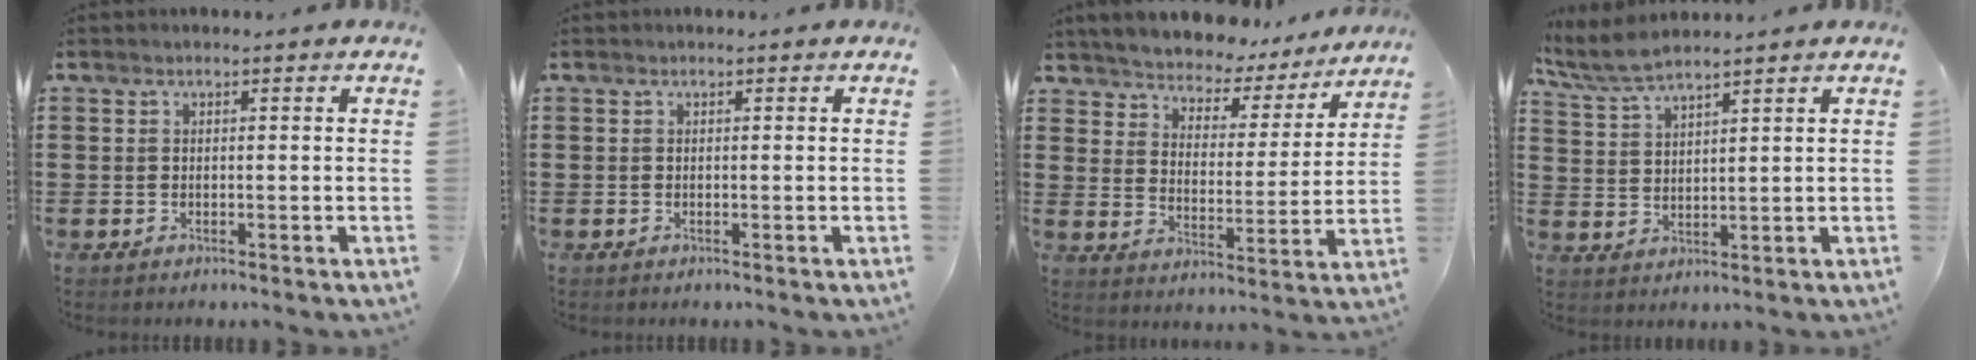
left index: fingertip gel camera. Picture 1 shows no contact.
{"total": 0.0}
{"total": 4.8, "force": [4.7, 0.8, -0.1], "torque": [-0.029, -0.042, 0.076]}
{"total": 5.0, "force": [4.4, 0.6, 2.2], "torque": [-0.057, -0.007, 0.082]}